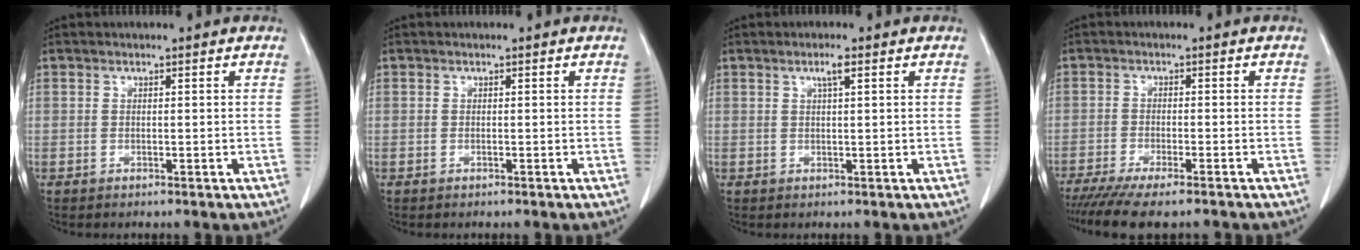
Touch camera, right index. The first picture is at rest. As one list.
[{"total": 0.0}, {"total": 1.8, "force": [0.9, 0.0, 1.6], "torque": [-0.031, 0.002, 0.015]}, {"total": 10.7, "force": [-9.0, 1.3, 5.7], "torque": [-0.079, -0.018, -0.137]}]